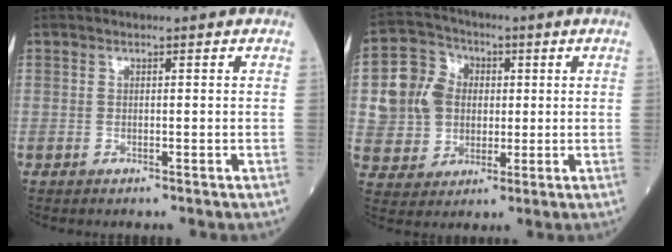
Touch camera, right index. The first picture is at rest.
{"total": 11.0, "force": [1.1, 10.3, 3.7], "torque": [-0.098, 0.038, 0.030]}